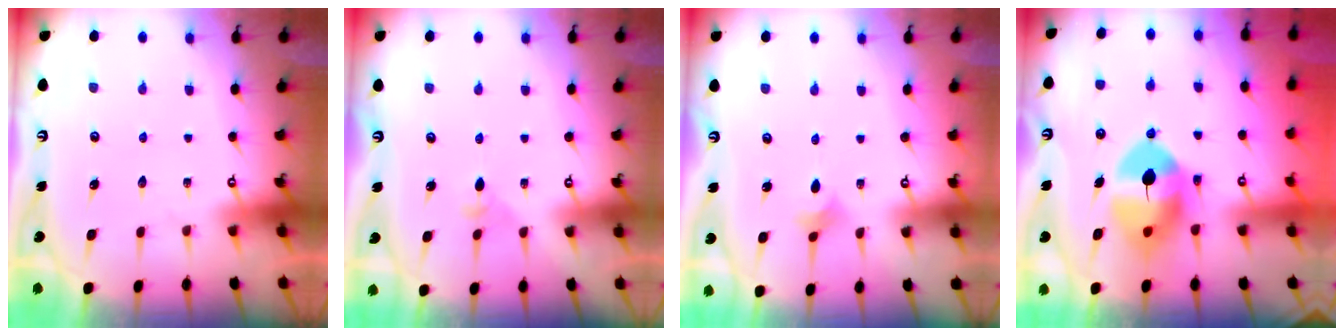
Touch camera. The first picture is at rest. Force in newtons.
{"total": 3.2, "press": 3.2, "slide": 0.4}
{"total": 2.4, "press": 2.4, "slide": 0.5}
{"total": 11.4, "press": 11.2, "slide": 1.8}